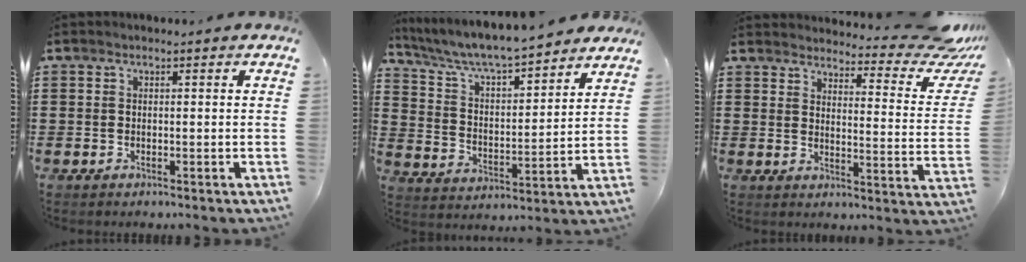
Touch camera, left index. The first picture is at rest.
{"total": 6.3, "force": [5.8, 0.8, 2.4], "torque": [-0.074, -0.037, 0.094]}
{"total": 5.4, "force": [4.9, 0.7, 2.2], "torque": [-0.035, -0.047, 0.077]}